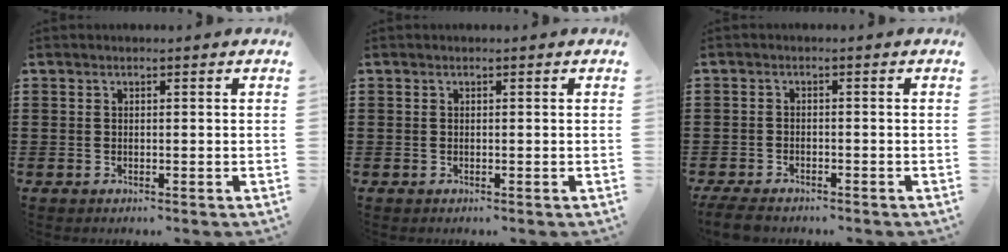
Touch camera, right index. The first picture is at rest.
{"total": 0.0}
{"total": 1.6, "force": [-1.5, 0.3, 0.6], "torque": [-0.021, -0.005, -0.031]}